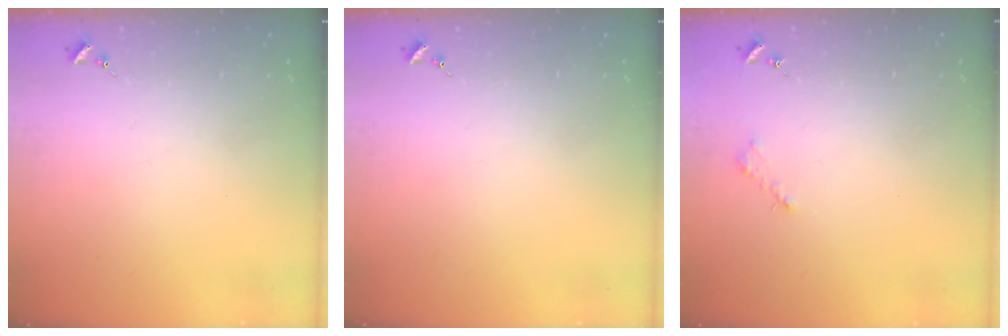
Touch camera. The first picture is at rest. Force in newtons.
{"total": 0.0}
{"total": 2.6, "press": 2.5, "slide": 0.3}